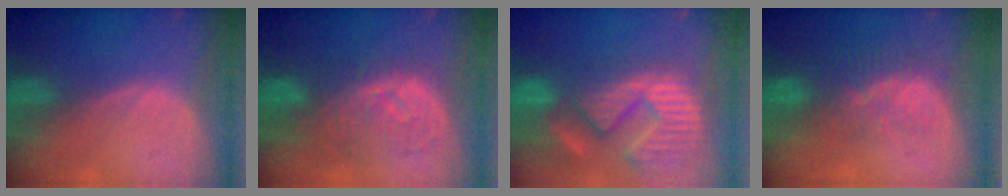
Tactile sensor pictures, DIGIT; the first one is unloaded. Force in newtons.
{"total": 9.8, "press": 9.0, "slide": 3.8}
{"total": 15.1, "press": 12.4, "slide": 8.6}
{"total": 8.1, "press": 7.1, "slide": 3.9}